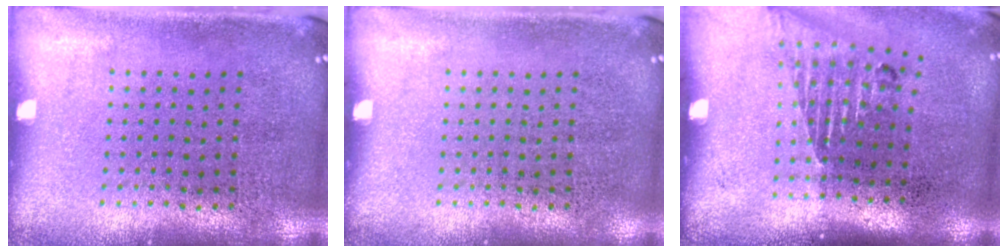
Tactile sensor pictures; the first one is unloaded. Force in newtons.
{"total": 0.0}
{"total": 1.6, "press": 1.2, "slide": 1.0}